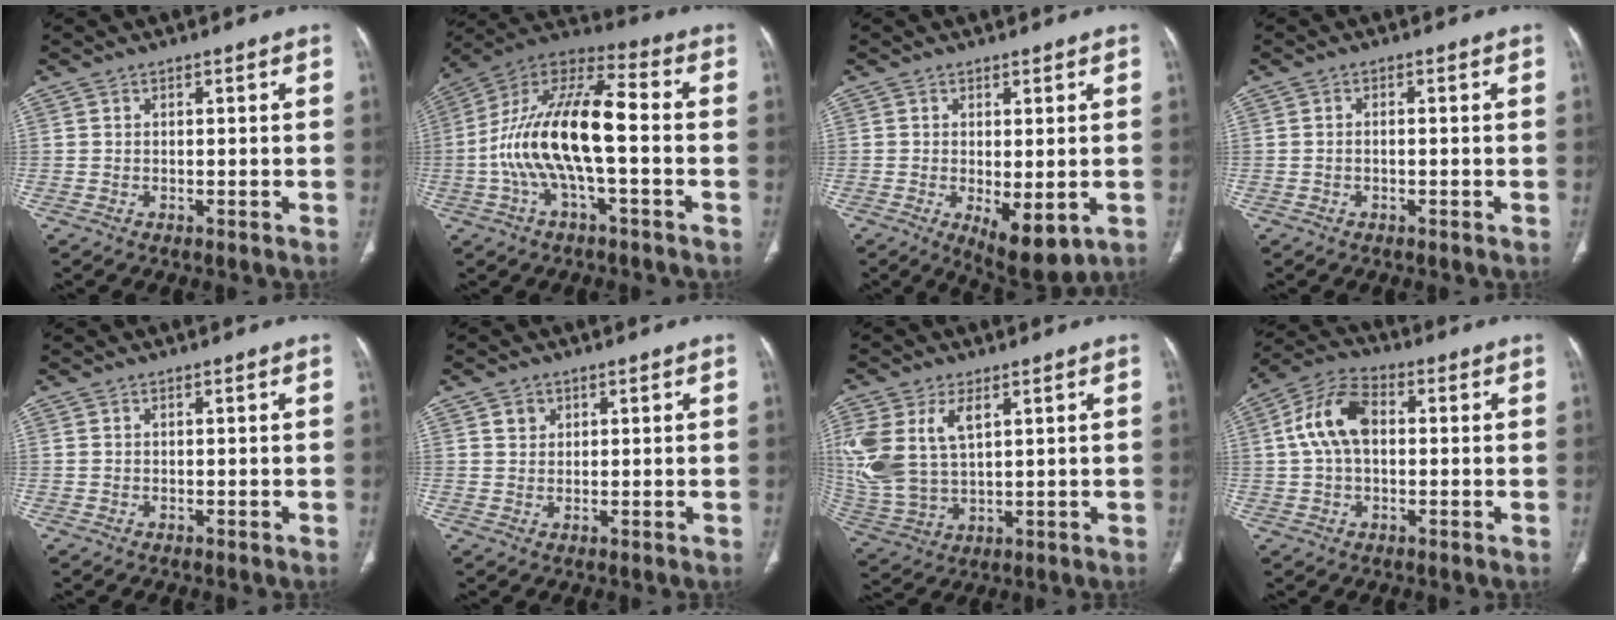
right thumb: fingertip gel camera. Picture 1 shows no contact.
{"total": 17.9, "force": [-2.4, 6.5, 16.5], "torque": [-0.326, 0.049, -0.048]}
{"total": 8.0, "force": [-1.9, 3.3, 7.0], "torque": [-0.101, -0.021, -0.018]}
{"total": 0.9, "force": [-0.3, 0.4, 0.7], "torque": [-0.016, 0.005, -0.005]}
{"total": 0.0}
{"total": 2.2, "force": [1.1, 1.8, 0.6], "torque": [0.000, -0.005, 0.017]}
{"total": 15.2, "force": [4.9, 8.9, 11.3], "torque": [-0.265, -0.008, 0.112]}
{"total": 10.7, "force": [1.2, 6.6, 8.3], "torque": [-0.165, 0.029, 0.016]}